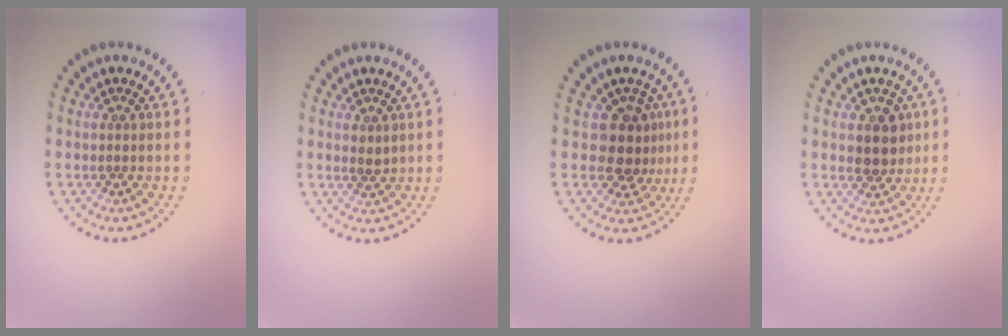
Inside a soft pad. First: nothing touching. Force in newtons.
{"total": 0.9, "press": 0.9, "slide": 0.2}
{"total": 3.4, "press": 2.8, "slide": 1.9}
{"total": 3.0, "press": 2.8, "slide": 1.0}